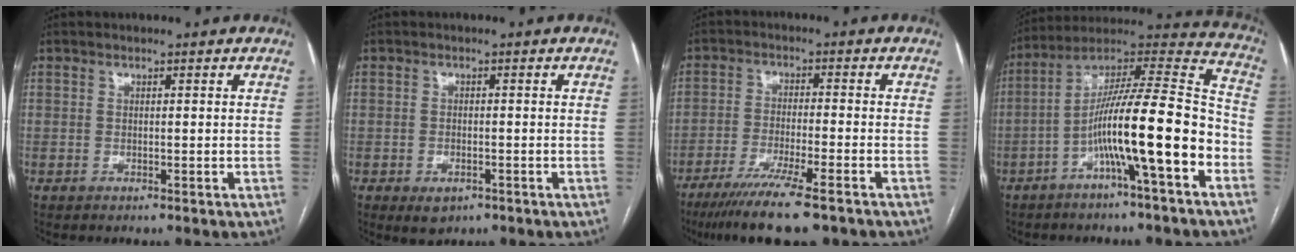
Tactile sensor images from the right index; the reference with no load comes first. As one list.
[{"total": 2.9, "force": [-1.5, 1.9, 1.7], "torque": [-0.024, -0.001, -0.011]}, {"total": 11.3, "force": [-8.2, 0.6, 7.7], "torque": [-0.125, -0.027, -0.129]}, {"total": 17.4, "force": [-6.2, 1.0, 16.2], "torque": [-0.265, 0.022, -0.105]}]